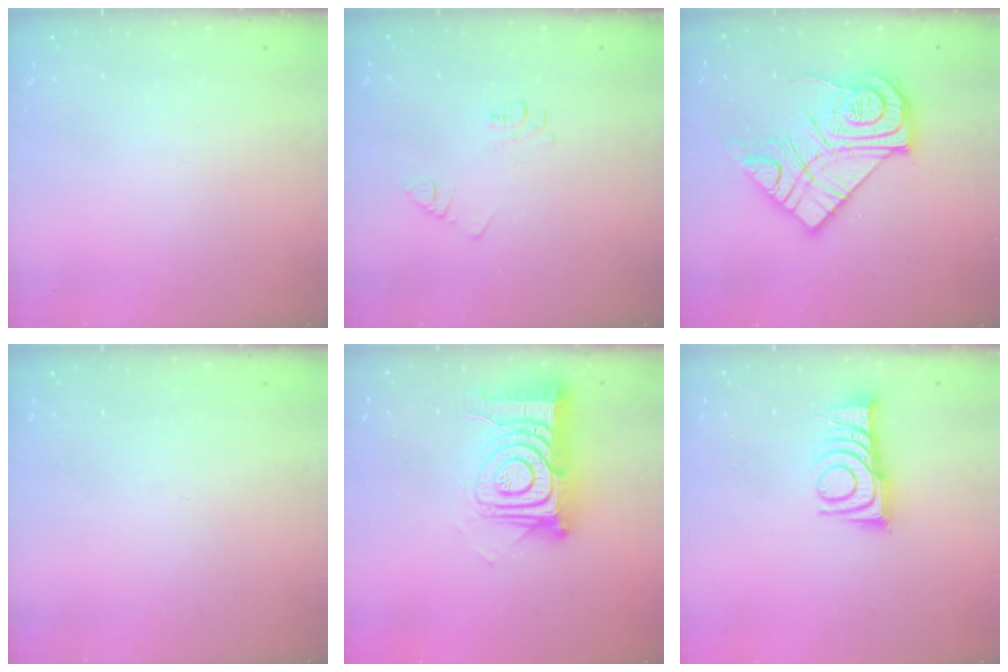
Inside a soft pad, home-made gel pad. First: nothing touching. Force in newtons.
{"total": 3.6, "press": 3.6, "slide": 0.6}
{"total": 18.2, "press": 18.1, "slide": 1.2}
{"total": 0.0}
{"total": 17.6, "press": 17.5, "slide": 1.5}
{"total": 10.6, "press": 10.6, "slide": 0.4}